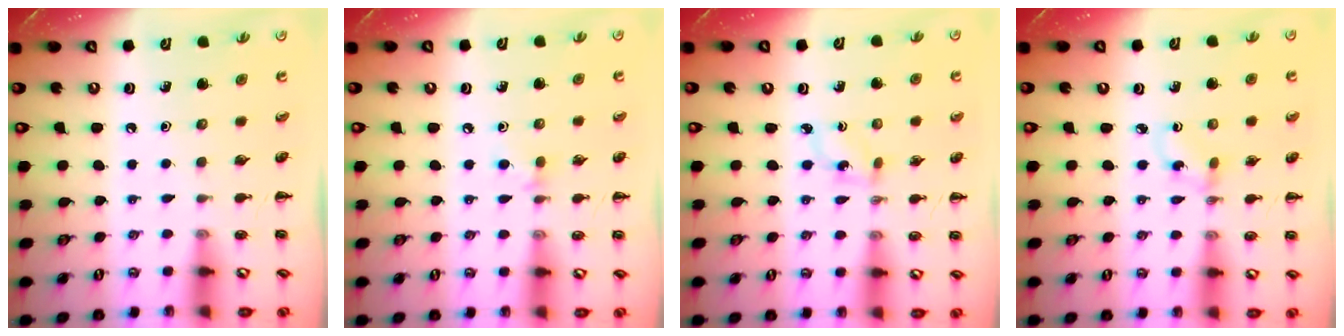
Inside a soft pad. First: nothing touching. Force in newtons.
{"total": 4.2, "press": 3.9, "slide": 1.5}
{"total": 2.7, "press": 2.6, "slide": 0.9}
{"total": 1.3, "press": 1.0, "slide": 0.7}